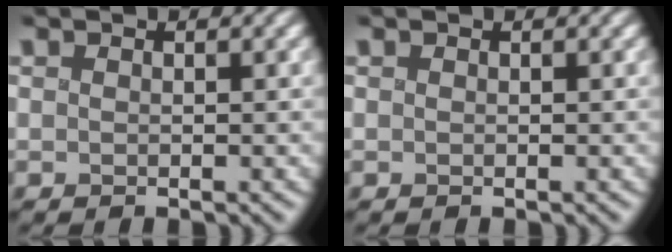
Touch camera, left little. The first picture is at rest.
{"total": 0.0}